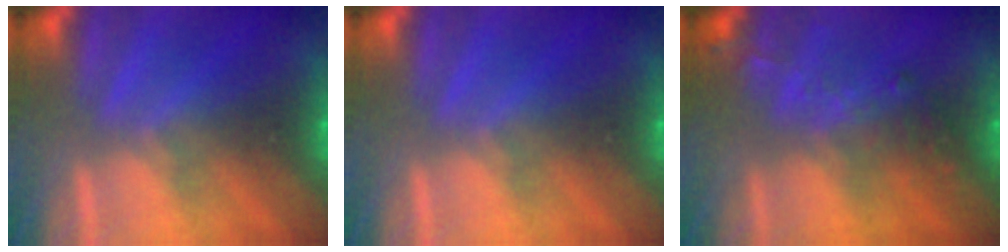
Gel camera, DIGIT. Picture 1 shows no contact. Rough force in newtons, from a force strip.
{"total": 0.0}
{"total": 2.8}